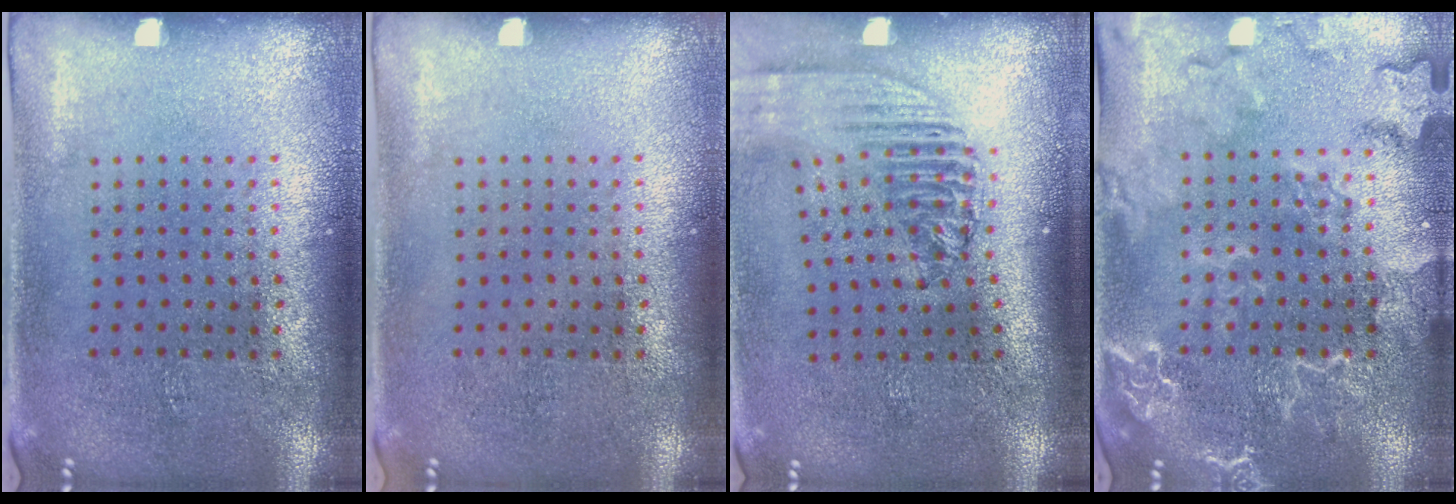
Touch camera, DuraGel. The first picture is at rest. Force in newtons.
{"total": 0.0}
{"total": 2.3, "press": 1.7, "slide": 1.5}
{"total": 2.5, "press": 2.4, "slide": 0.4}